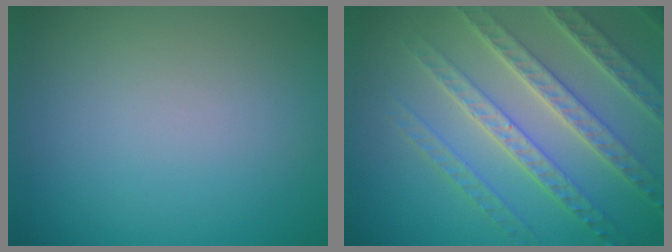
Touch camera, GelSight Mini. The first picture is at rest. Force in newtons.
{"total": 7.2, "press": 5.5, "slide": 4.6}